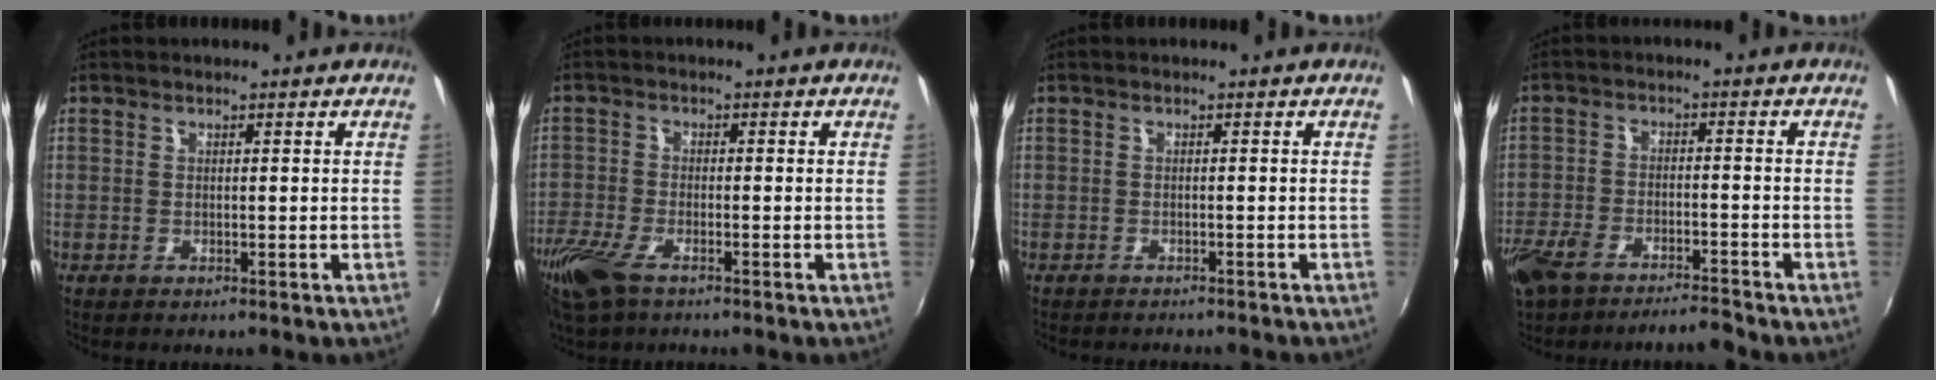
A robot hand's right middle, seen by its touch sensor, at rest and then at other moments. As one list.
[{"total": 8.5, "force": [-5.6, 3.2, 5.6], "torque": [-0.144, -0.026, -0.113]}, {"total": 3.9, "force": [-3.6, 0.8, 1.3], "torque": [-0.032, -0.011, -0.052]}, {"total": 9.6, "force": [-8.0, 2.8, 4.6], "torque": [-0.112, -0.015, -0.141]}]